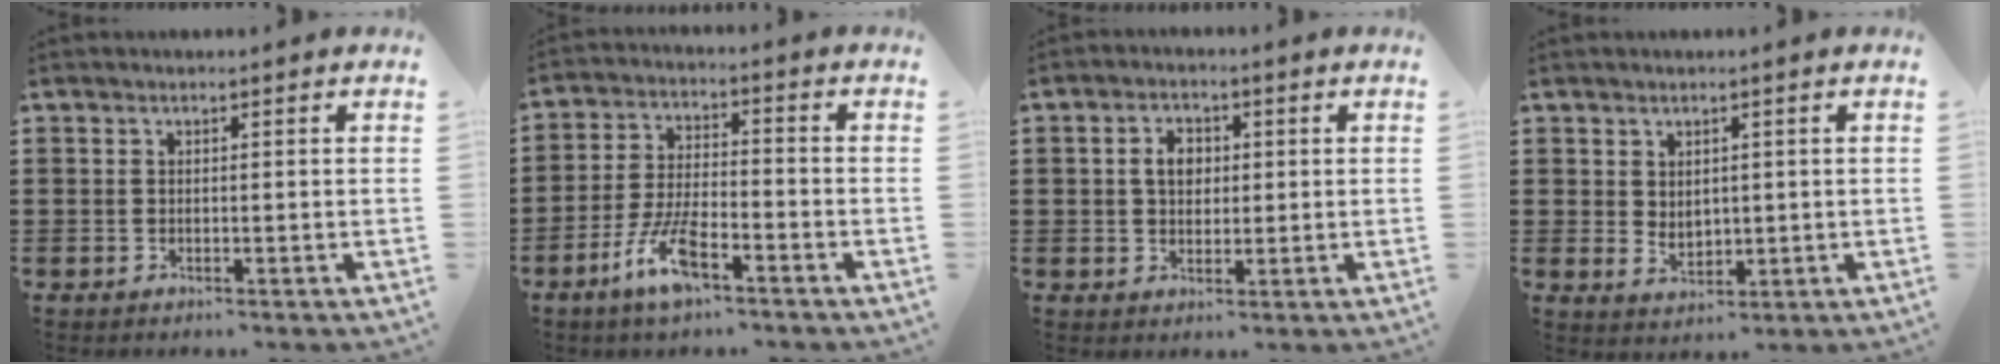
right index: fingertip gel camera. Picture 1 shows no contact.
{"total": 8.2, "force": [-4.8, 2.5, 6.2], "torque": [-0.143, -0.005, -0.090]}
{"total": 3.8, "force": [0.5, 2.8, 2.6], "torque": [-0.059, 0.013, 0.005]}
{"total": 2.4, "force": [1.3, 1.8, 1.0], "torque": [-0.024, 0.005, 0.025]}